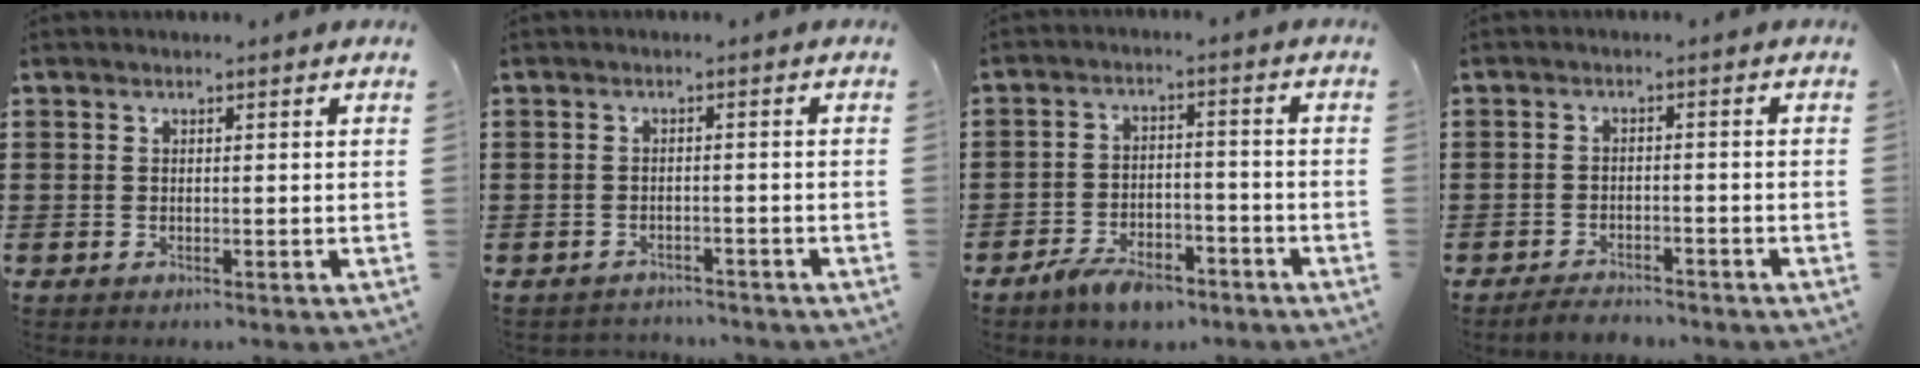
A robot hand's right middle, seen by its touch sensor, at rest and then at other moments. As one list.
[{"total": 1.8, "force": [-1.7, 0.3, -0.2], "torque": [-0.004, 0.000, -0.039]}, {"total": 5.4, "force": [-4.4, 1.8, 2.6], "torque": [-0.060, 0.005, -0.086]}, {"total": 2.6, "force": [-2.5, 0.4, 0.4], "torque": [-0.011, 0.000, -0.052]}]